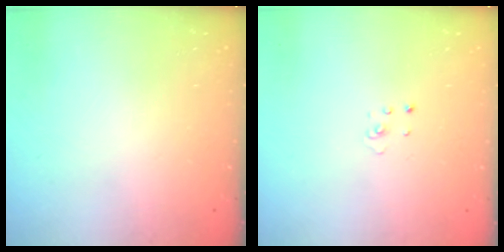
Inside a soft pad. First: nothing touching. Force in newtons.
{"total": 1.5, "press": 1.5, "slide": 0.1}